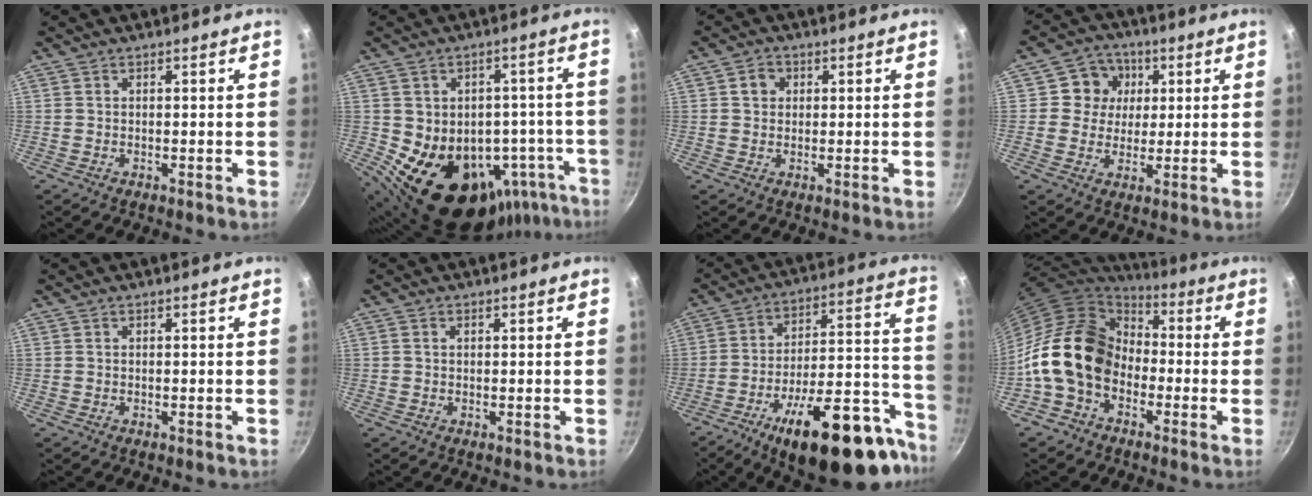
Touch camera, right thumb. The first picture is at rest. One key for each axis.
{"total": 21.9, "fx": -8.5, "fy": 15.7, "fz": 12.7, "tx": -0.129, "ty": 0.025, "tz": -0.092}
{"total": 3.2, "fx": 0.8, "fy": 2.8, "fz": 1.3, "tx": -0.004, "ty": 0.006, "tz": 0.010}
{"total": 7.9, "fx": 1.9, "fy": 7.4, "fz": 2.1, "tx": 0.007, "ty": 0.003, "tz": 0.016}
{"total": 0.0}
{"total": 0.8, "fx": 0.2, "fy": 0.6, "fz": 0.5, "tx": -0.007, "ty": 0.004, "tz": 0.004}
{"total": 28.7, "fx": -17.2, "fy": 10.8, "fz": 20.3, "tx": -0.244, "ty": 0.097, "tz": -0.246}
{"total": 16.5, "fx": -3.6, "fy": 12.4, "fz": 10.2, "tx": -0.156, "ty": 0.053, "tz": -0.091}